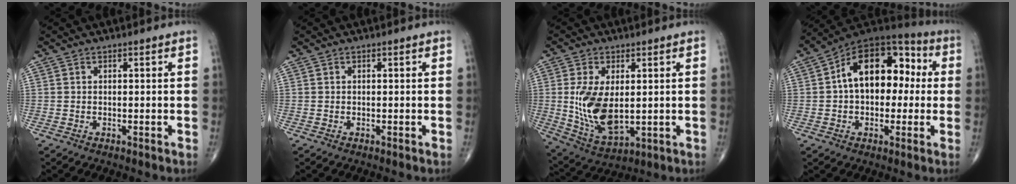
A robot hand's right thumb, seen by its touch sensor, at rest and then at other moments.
{"total": 0.0}
{"total": 12.5, "force": [0.6, 6.7, 10.5], "torque": [-0.198, -0.016, 0.031]}
{"total": 17.9, "force": [1.9, 11.3, 13.8], "torque": [-0.175, 0.049, 0.023]}